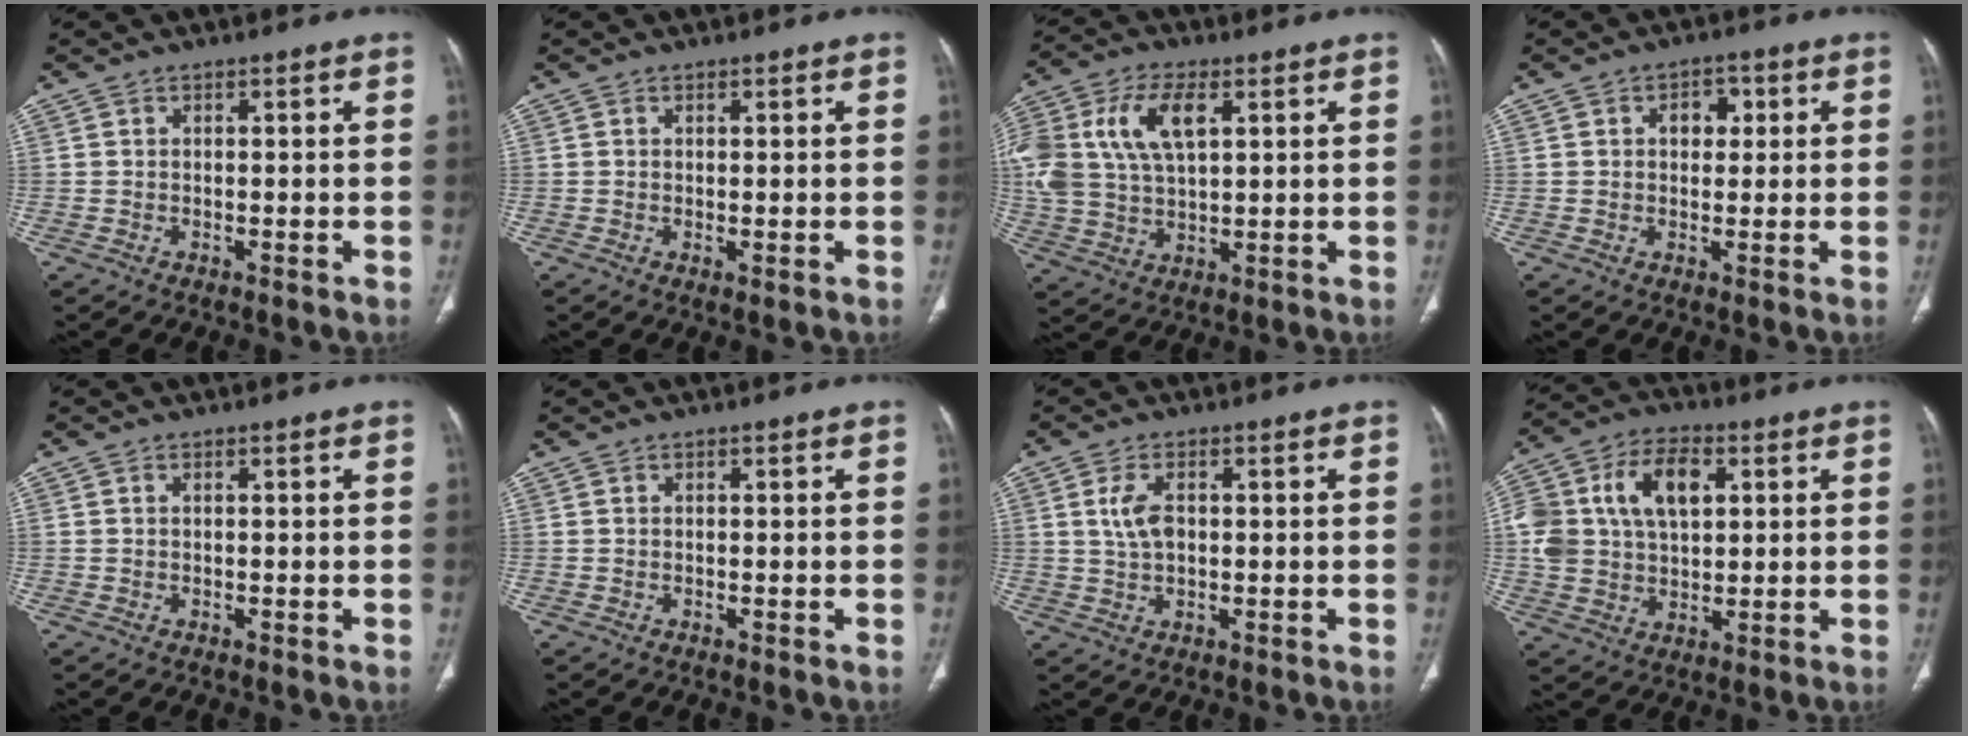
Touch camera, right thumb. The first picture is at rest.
{"total": 0.7, "force": [0.0, 0.2, 0.7], "torque": [-0.017, -0.006, 0.002]}
{"total": 18.6, "force": [5.7, 10.9, 14.0], "torque": [-0.322, 0.011, 0.107]}
{"total": 3.9, "force": [1.0, 2.8, 2.5], "torque": [-0.015, 0.001, 0.010]}
{"total": 0.0}
{"total": 0.0}
{"total": 4.7, "force": [0.8, 2.7, 3.8], "torque": [-0.080, 0.001, 0.018]}
{"total": 17.3, "force": [4.2, 11.4, 12.3], "torque": [-0.244, 0.013, 0.077]}